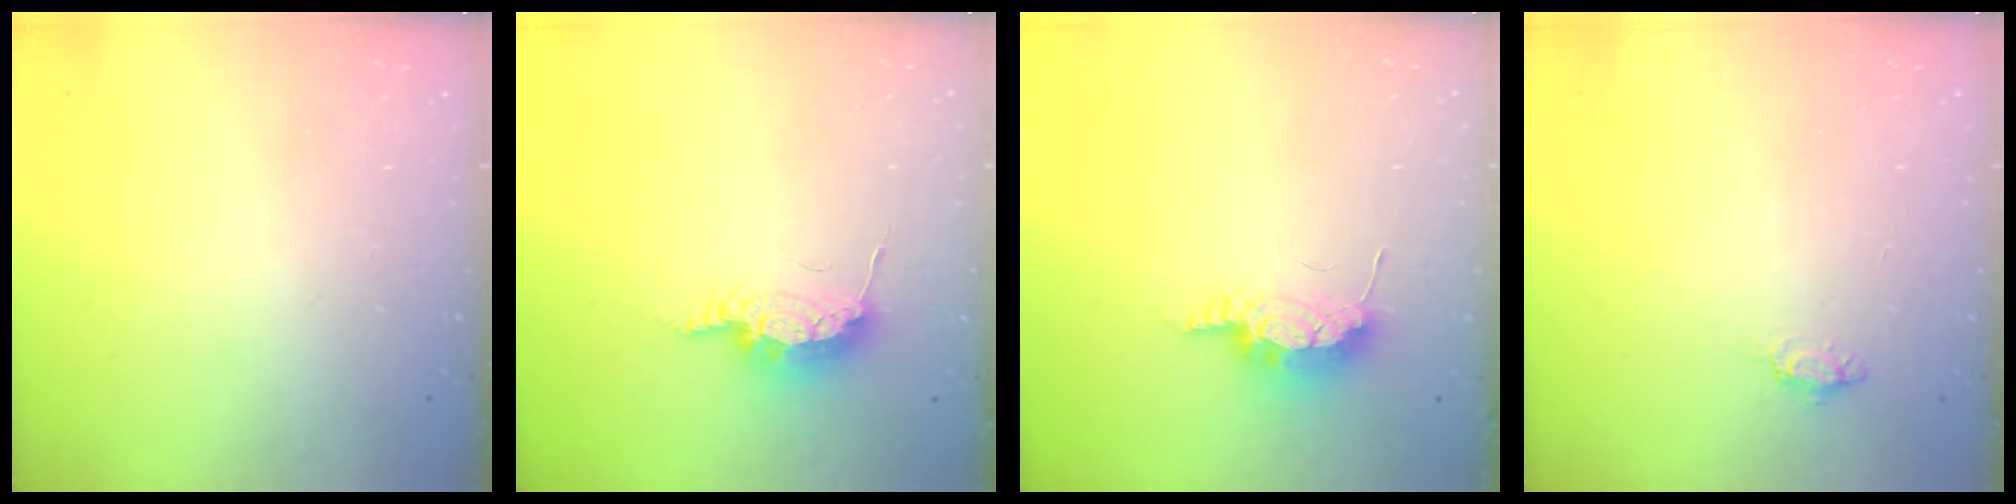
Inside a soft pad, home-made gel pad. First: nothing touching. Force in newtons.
{"total": 8.3, "press": 8.3, "slide": 0.2}
{"total": 8.0, "press": 7.7, "slide": 2.2}
{"total": 3.6, "press": 3.6, "slide": 0.4}